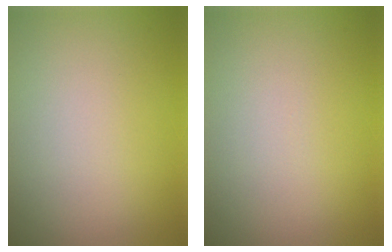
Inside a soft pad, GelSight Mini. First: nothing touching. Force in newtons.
{"total": 0.0}